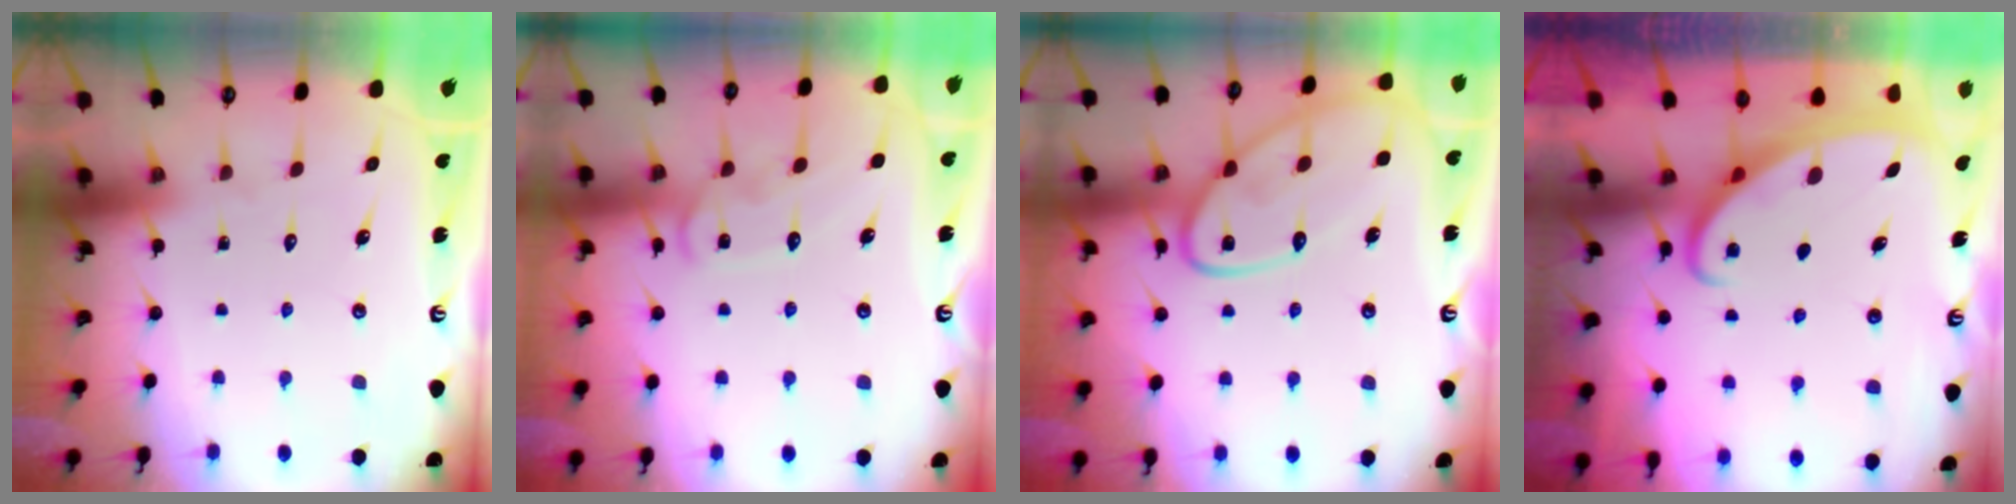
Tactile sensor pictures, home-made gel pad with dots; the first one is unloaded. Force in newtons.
{"total": 10.9, "press": 10.8, "slide": 0.9}
{"total": 14.8, "press": 14.7, "slide": 1.3}
{"total": 2.4, "press": 2.4, "slide": 0.4}